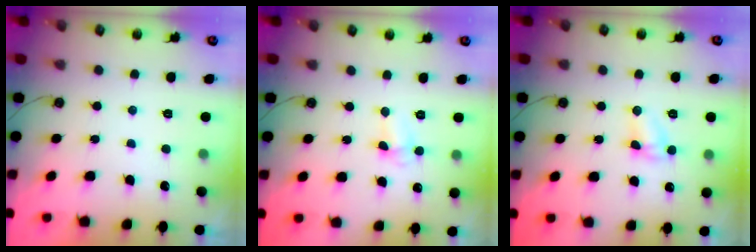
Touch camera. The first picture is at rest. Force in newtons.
{"total": 3.3, "press": 3.3, "slide": 0.6}
{"total": 4.1, "press": 4.1, "slide": 0.5}